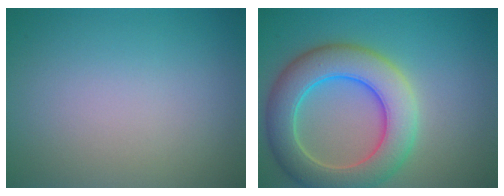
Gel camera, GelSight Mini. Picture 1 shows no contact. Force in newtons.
{"total": 7.9, "press": 7.9, "slide": 0.6}